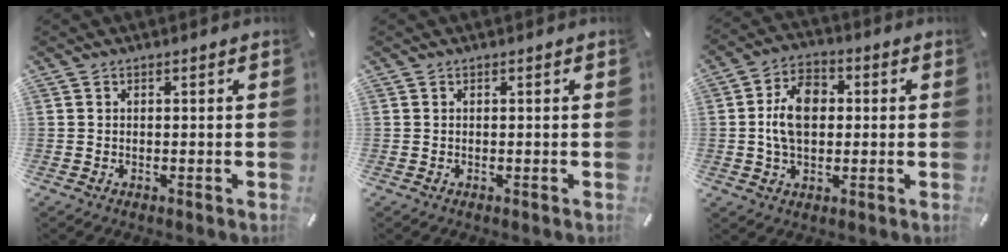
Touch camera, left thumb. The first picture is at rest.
{"total": 0.0}
{"total": 10.1, "force": [0.5, 7.0, 7.3], "torque": [-0.144, 0.008, 0.005]}